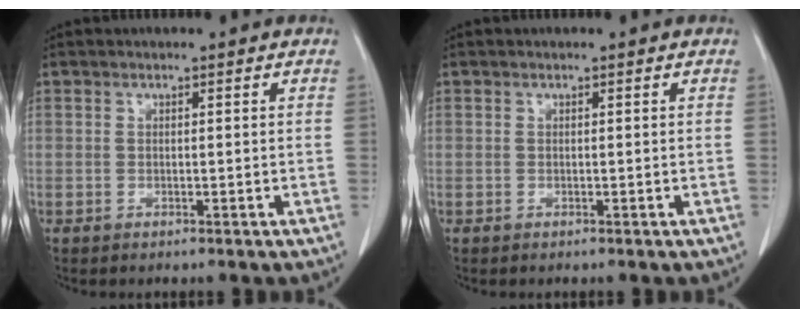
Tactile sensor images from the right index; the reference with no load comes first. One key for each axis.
{"total": 0.0}